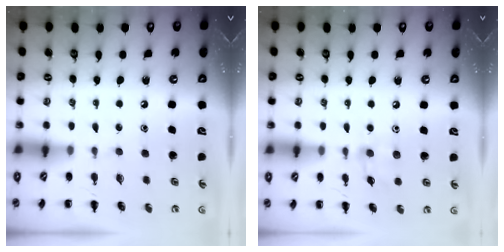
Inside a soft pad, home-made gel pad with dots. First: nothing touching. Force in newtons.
{"total": 4.4, "press": 4.1, "slide": 1.4}